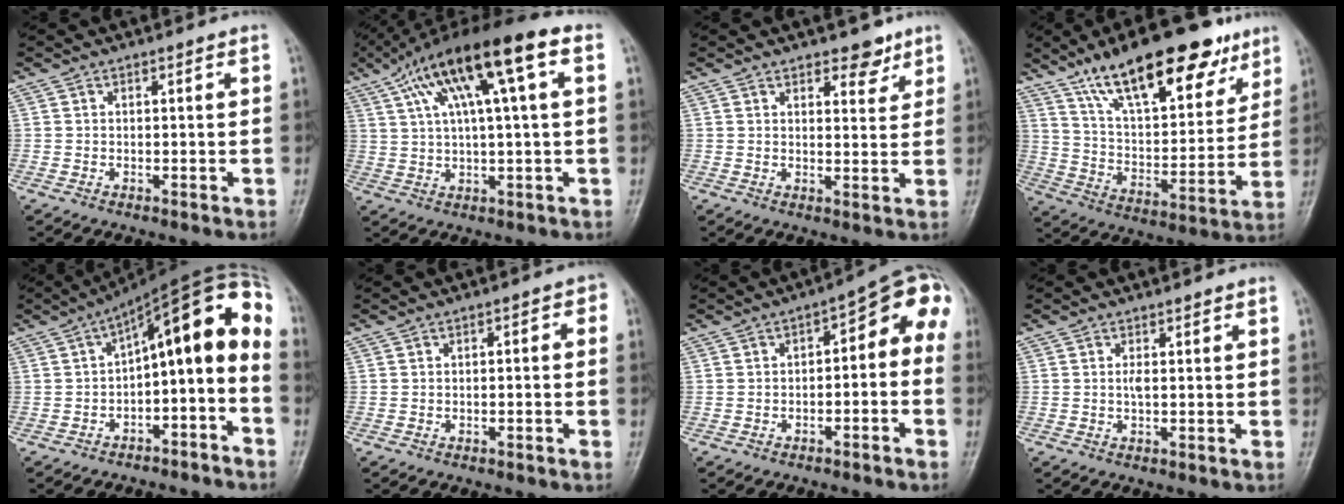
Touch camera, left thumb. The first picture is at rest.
{"total": 17.4, "force": [6.6, 3.8, 15.6], "torque": [-0.274, 0.031, 0.110]}
{"total": 4.5, "force": [3.3, 2.2, 2.2], "torque": [-0.006, -0.020, 0.045]}
{"total": 23.9, "force": [15.3, 9.1, 15.9], "torque": [-0.210, -0.045, 0.255]}
{"total": 17.1, "force": [-3.4, 7.2, 15.1], "torque": [-0.196, 0.109, -0.045]}
{"total": 2.3, "force": [-0.4, 1.0, 2.0], "torque": [-0.025, 0.022, -0.006]}
{"total": 9.0, "force": [-1.2, 4.5, 7.7], "torque": [-0.071, 0.059, -0.025]}
{"total": 1.0, "force": [0.2, 0.2, 0.9], "torque": [-0.023, -0.001, 0.004]}